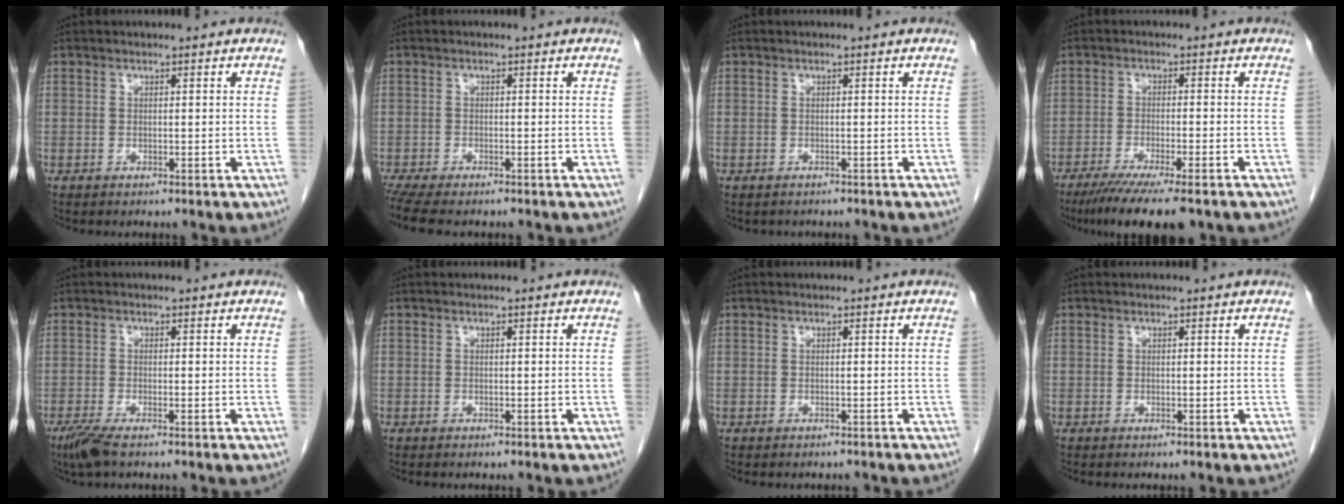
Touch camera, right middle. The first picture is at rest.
{"total": 7.7, "force": [-6.4, 2.1, 3.9], "torque": [-0.063, -0.007, -0.099]}
{"total": 1.4, "force": [-1.2, 0.6, 0.2], "torque": [-0.011, -0.001, -0.015]}
{"total": 10.7, "force": [-8.1, 1.0, 6.9], "torque": [-0.099, -0.022, -0.123]}
{"total": 3.2, "force": [-2.3, 0.4, 2.2], "torque": [-0.050, -0.010, -0.047]}
{"total": 0.0}
{"total": 2.0, "force": [-1.9, 0.6, 0.4], "torque": [-0.007, -0.002, -0.022]}
{"total": 0.0}